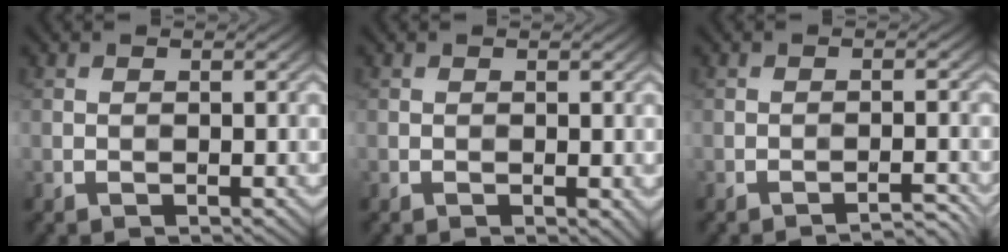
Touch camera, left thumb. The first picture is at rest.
{"total": 0.8, "force": [-0.1, 0.4, 0.7], "torque": [-0.010, -0.005, -0.001]}
{"total": 2.4, "force": [-2.2, 0.1, 1.0], "torque": [-0.008, 0.010, -0.036]}